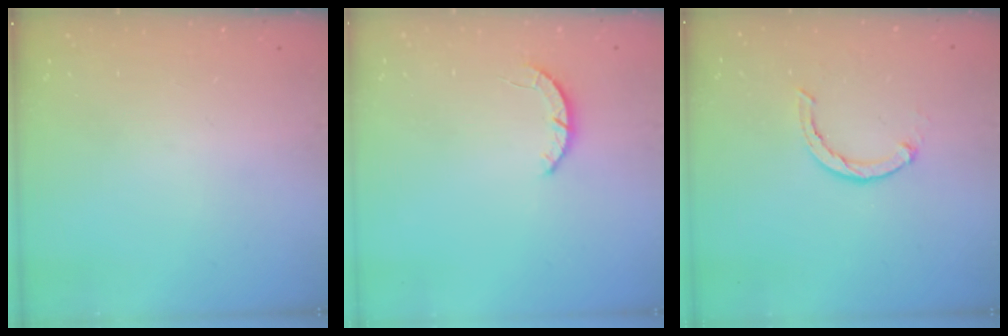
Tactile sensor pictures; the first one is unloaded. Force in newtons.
{"total": 2.2, "press": 2.2, "slide": 0.3}
{"total": 2.1, "press": 2.0, "slide": 0.4}